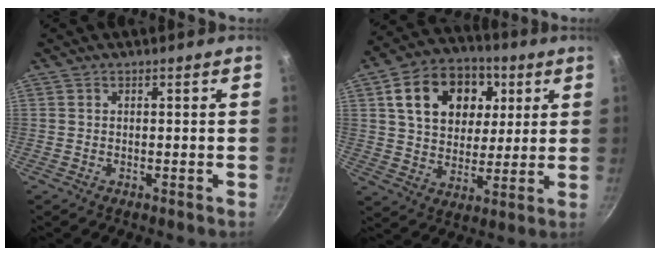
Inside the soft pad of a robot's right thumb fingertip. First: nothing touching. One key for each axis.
{"total": 18.0, "fx": 5.7, "fy": 13.4, "fz": 10.6, "tx": -0.152, "ty": 0.005, "tz": 0.090}